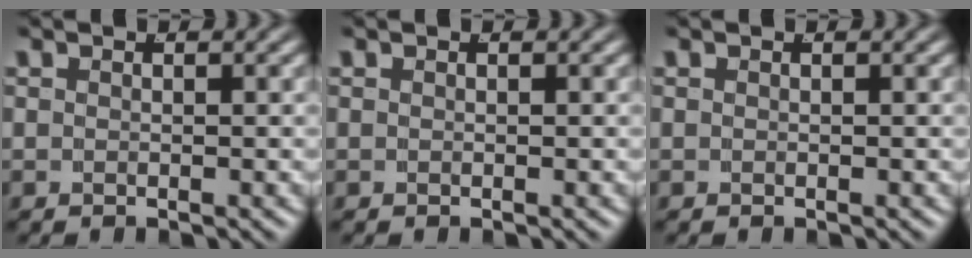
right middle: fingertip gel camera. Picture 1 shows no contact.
{"total": 0.0}
{"total": 0.0}